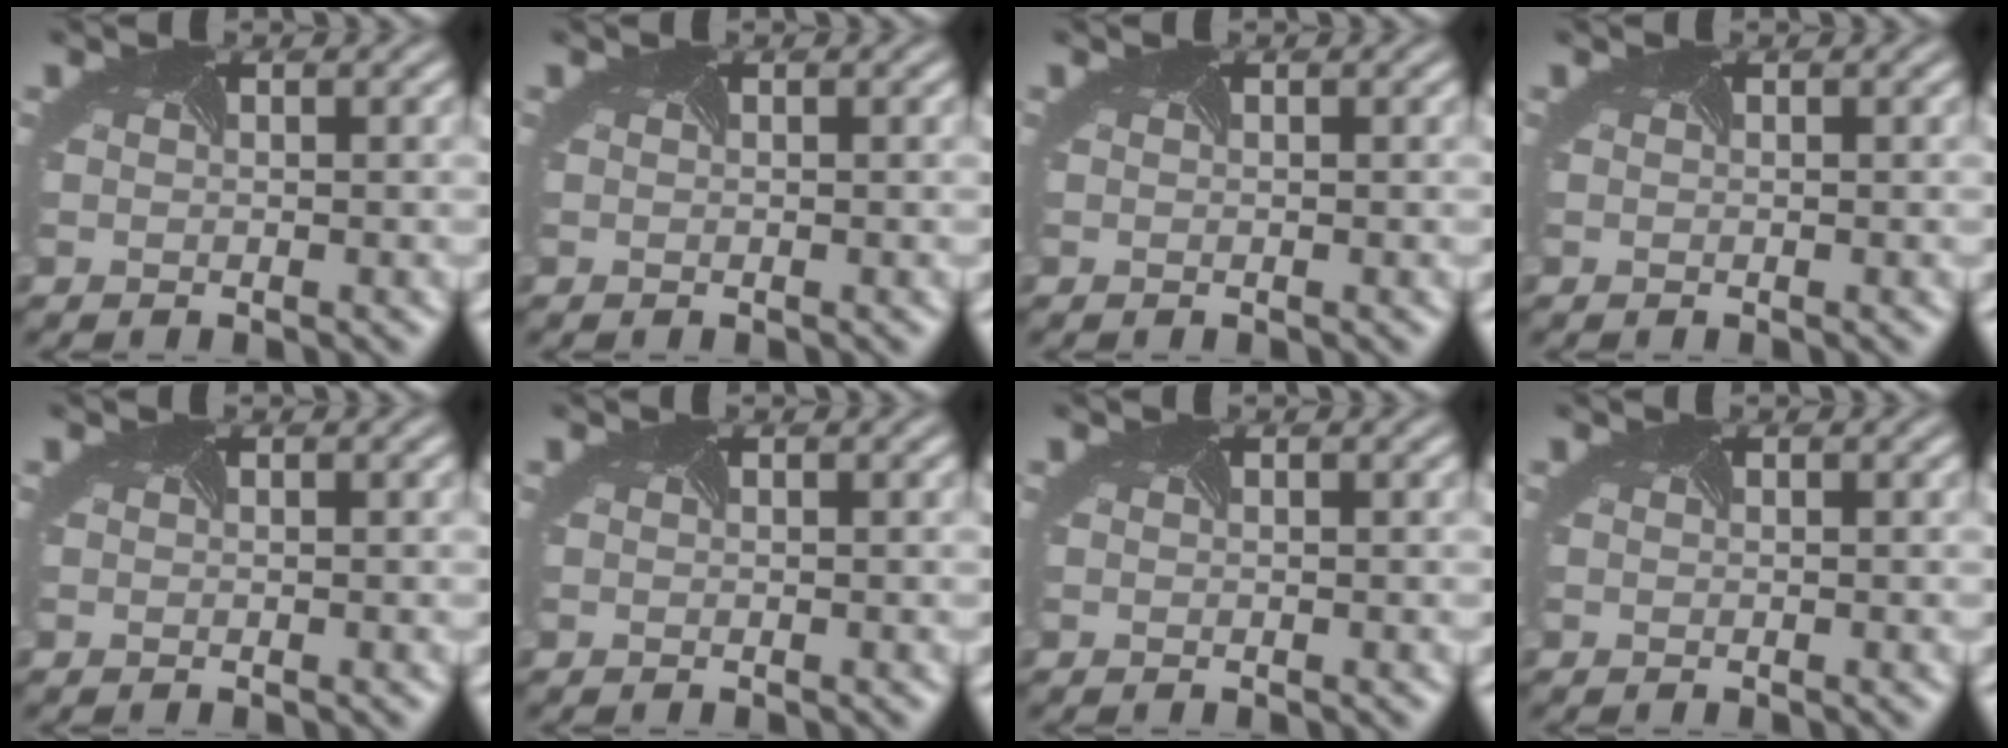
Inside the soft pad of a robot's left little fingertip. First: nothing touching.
{"total": 0.0}
{"total": 0.0}
{"total": 0.0}
{"total": 0.0}
{"total": 0.0}
{"total": 0.0}
{"total": 0.0}